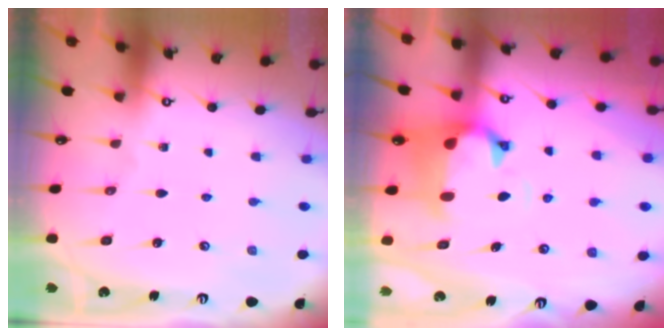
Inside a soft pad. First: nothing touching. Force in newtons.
{"total": 1.4, "press": 0.4, "slide": 1.3}